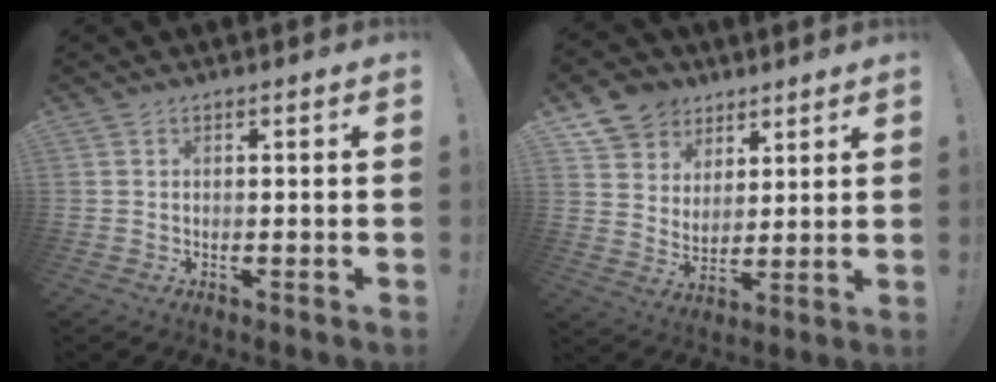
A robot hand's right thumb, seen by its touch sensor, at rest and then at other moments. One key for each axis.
{"total": 9.8, "fx": 6.3, "fy": 7.4, "fz": 1.3, "tx": -0.030, "ty": -0.045, "tz": 0.129}